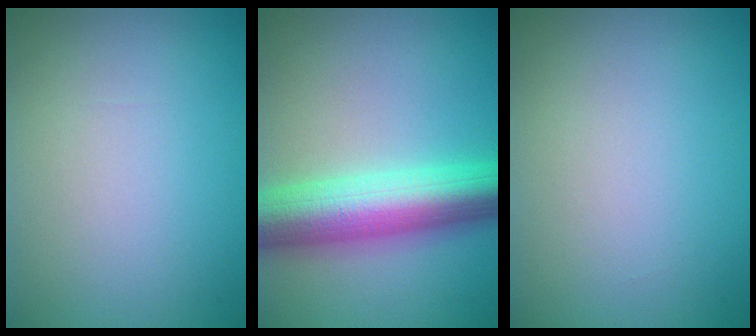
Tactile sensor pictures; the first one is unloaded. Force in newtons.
{"total": 8.4, "press": 8.4, "slide": 0.2}
{"total": 0.0}